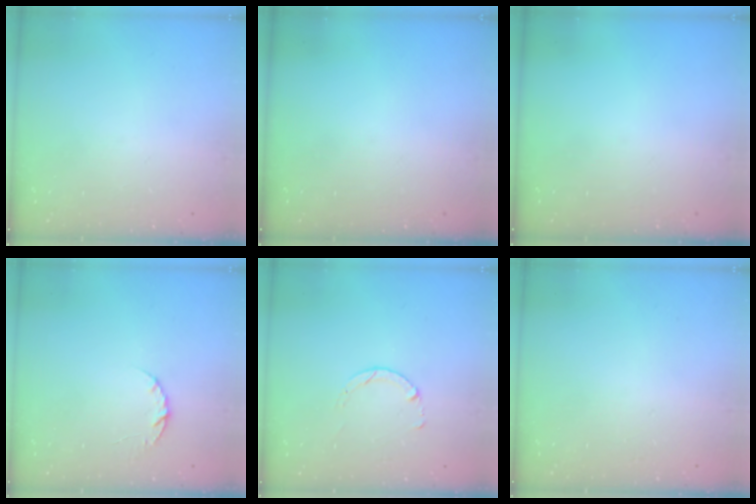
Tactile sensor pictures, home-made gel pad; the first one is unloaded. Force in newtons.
{"total": 0.0}
{"total": 0.0}
{"total": 4.4, "press": 4.4, "slide": 0.6}
{"total": 1.4, "press": 1.4, "slide": 0.2}
{"total": 2.7, "press": 2.7, "slide": 0.2}